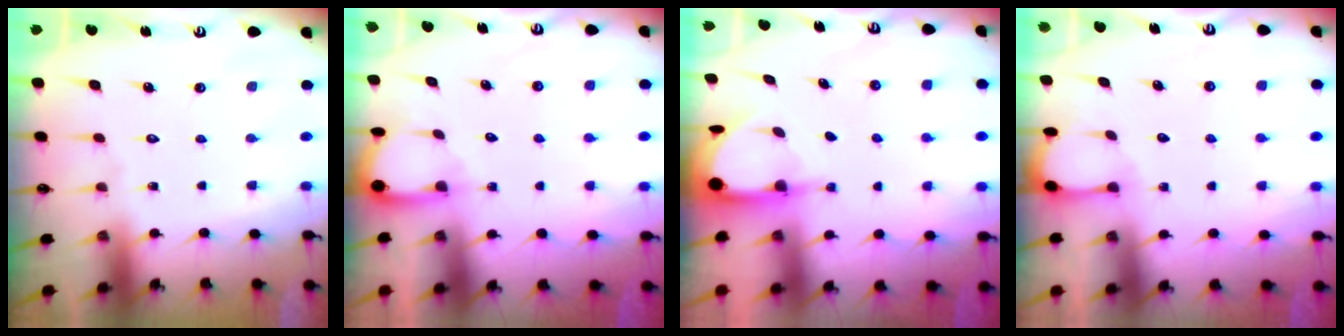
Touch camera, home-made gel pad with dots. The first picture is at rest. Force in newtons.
{"total": 3.5, "press": 3.5, "slide": 0.3}
{"total": 3.9, "press": 3.9, "slide": 0.3}
{"total": 2.1, "press": 2.1, "slide": 0.2}